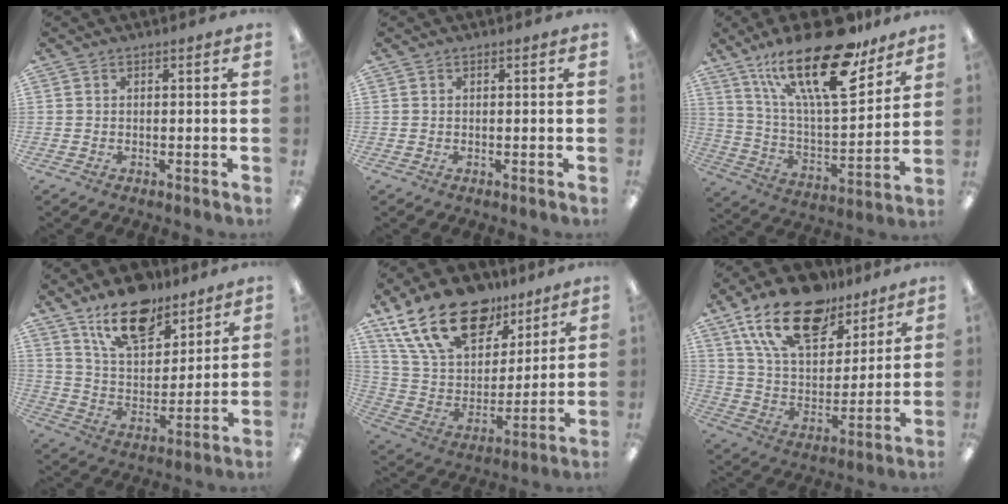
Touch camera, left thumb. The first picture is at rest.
{"total": 0.0}
{"total": 26.1, "force": [16.9, 9.0, 17.7], "torque": [-0.302, -0.098, 0.284]}
{"total": 15.7, "force": [11.6, 7.3, 7.6], "torque": [-0.127, -0.058, 0.207]}
{"total": 22.3, "force": [14.2, 12.5, 11.8], "torque": [-0.222, -0.066, 0.261]}
{"total": 20.5, "force": [13.5, 10.6, 11.3], "torque": [-0.200, -0.065, 0.242]}